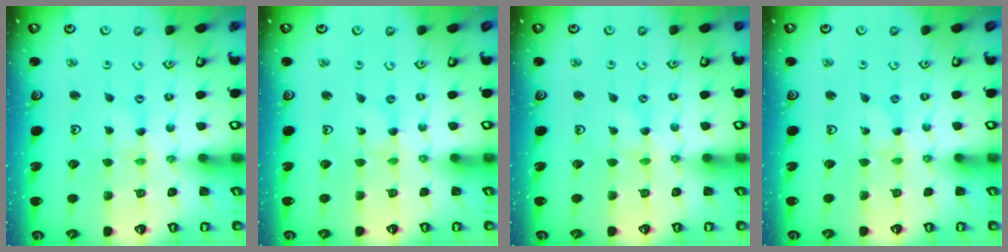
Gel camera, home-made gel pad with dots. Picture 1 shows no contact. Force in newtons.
{"total": 0.0}
{"total": 0.0}
{"total": 0.0}